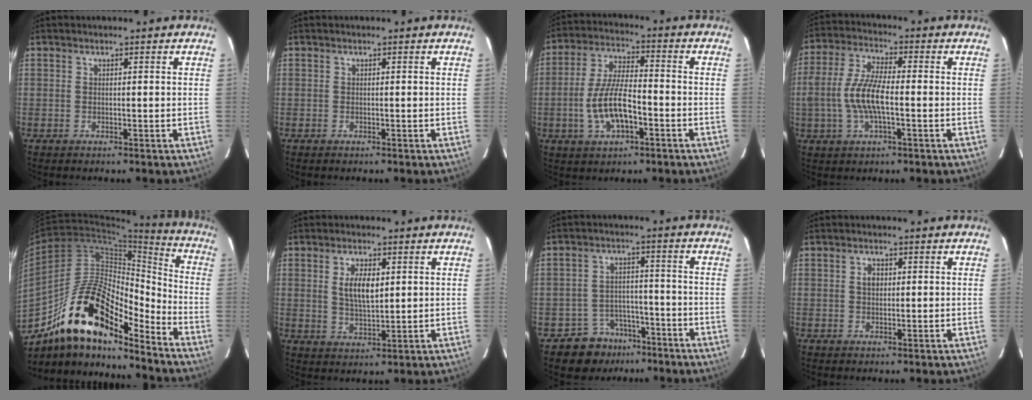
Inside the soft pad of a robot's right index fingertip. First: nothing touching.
{"total": 0.0}
{"total": 10.8, "force": [-3.5, 4.2, 9.3], "torque": [-0.189, 0.001, -0.061]}
{"total": 9.9, "force": [-1.7, 3.4, 9.1], "torque": [-0.193, 0.006, -0.035]}
{"total": 19.8, "force": [-14.3, 6.8, 11.8], "torque": [-0.205, 0.008, -0.267]}
{"total": 6.2, "force": [1.6, 2.7, 5.3], "torque": [-0.097, 0.001, 0.034]}
{"total": 7.3, "force": [-5.1, 5.3, 0.3], "torque": [-0.019, 0.028, -0.072]}
{"total": 2.0, "force": [0.4, 1.5, 1.2], "torque": [-0.019, 0.007, 0.006]}